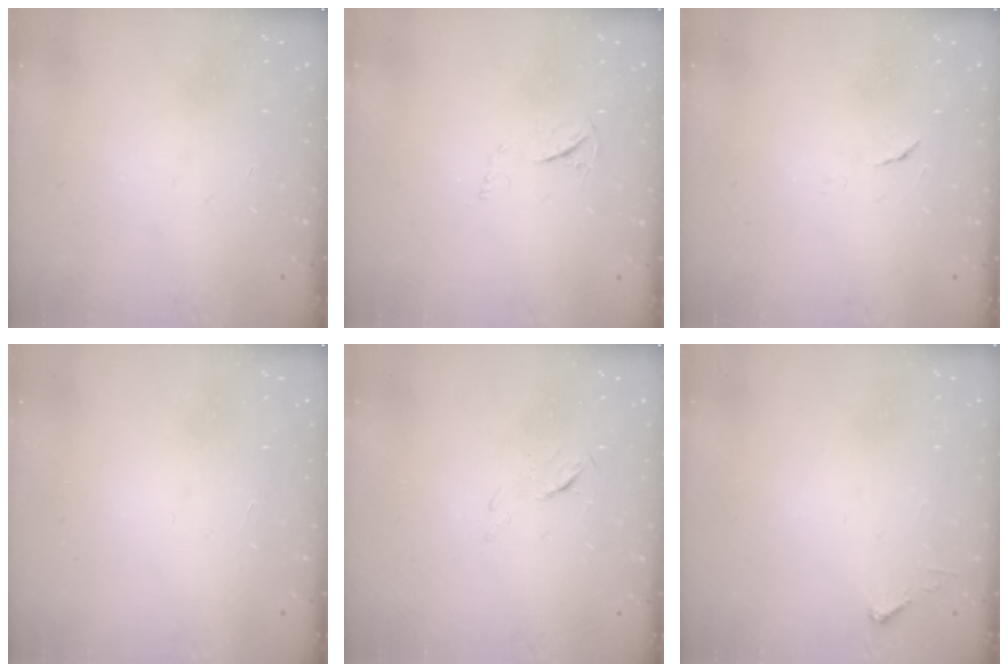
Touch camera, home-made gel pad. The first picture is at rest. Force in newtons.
{"total": 3.3, "press": 3.2, "slide": 0.5}
{"total": 3.9, "press": 3.9, "slide": 0.4}
{"total": 1.7, "press": 1.6, "slide": 0.1}
{"total": 4.1, "press": 3.9, "slide": 1.2}
{"total": 2.7, "press": 2.7, "slide": 0.3}